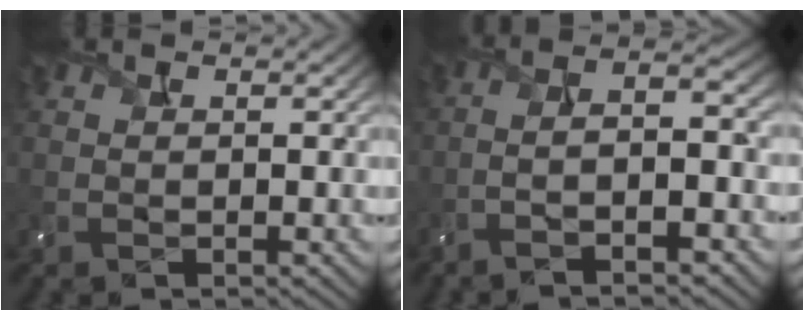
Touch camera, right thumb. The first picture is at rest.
{"total": 7.2, "force": [-3.5, 1.5, 6.2], "torque": [-0.089, 0.013, -0.063]}